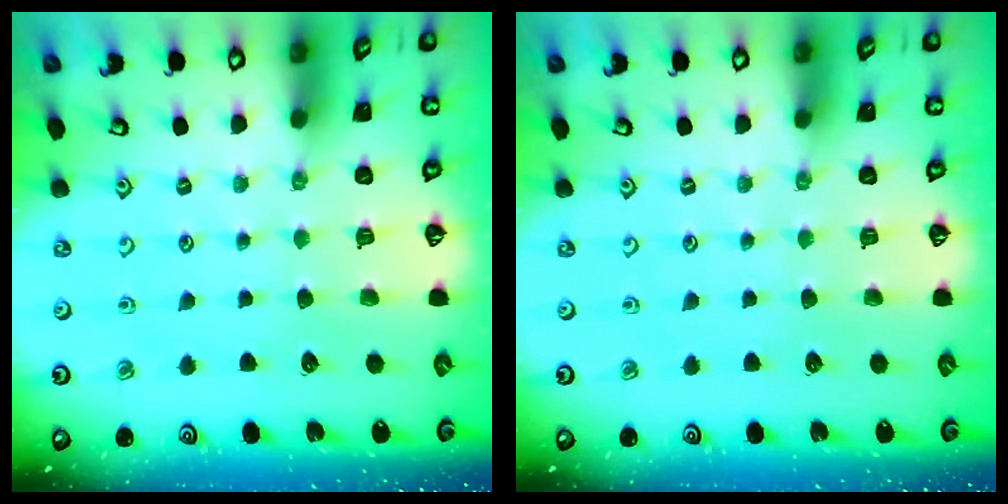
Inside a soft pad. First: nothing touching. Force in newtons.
{"total": 0.0}